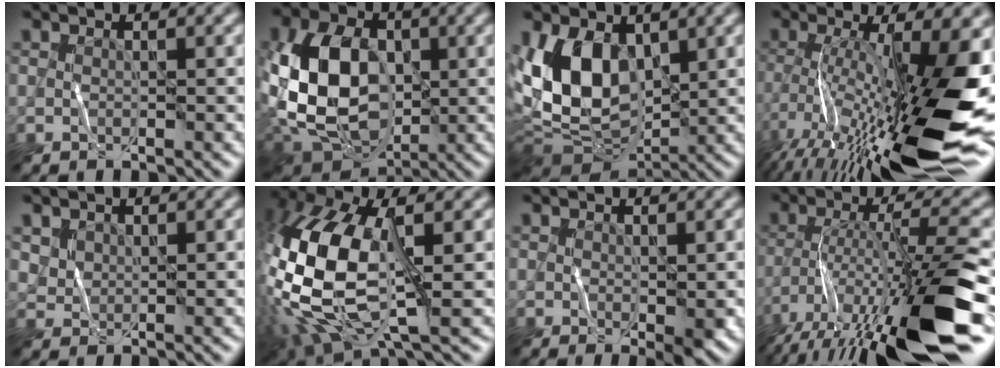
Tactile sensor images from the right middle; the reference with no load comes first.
{"total": 12.4, "force": [-0.4, 8.8, 8.7], "torque": [-0.197, -0.007, -0.004]}
{"total": 8.8, "force": [0.7, 5.3, 7.0], "torque": [-0.150, 0.001, 0.009]}
{"total": 15.9, "force": [-5.3, 3.7, 14.5], "torque": [-0.247, -0.008, -0.081]}
{"total": 0.8, "force": [0.7, 0.4, 0.0], "torque": [-0.009, 0.001, 0.027]}
{"total": 14.5, "force": [-1.0, 7.3, 12.5], "torque": [-0.306, -0.005, -0.012]}
{"total": 1.2, "force": [-0.2, -0.2, 1.2], "torque": [-0.020, -0.001, 0.006]}
{"total": 14.4, "force": [-8.5, 2.1, 11.4], "torque": [-0.205, 0.009, -0.133]}